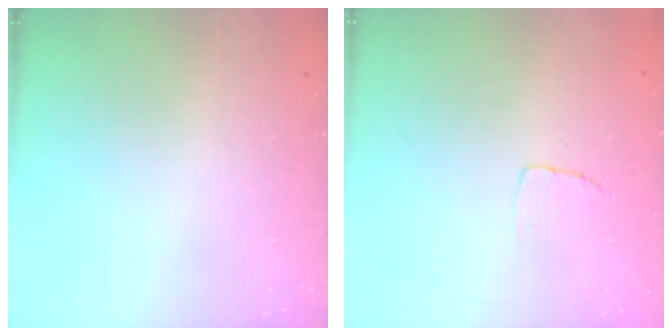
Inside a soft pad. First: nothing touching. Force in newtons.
{"total": 2.9, "press": 2.9, "slide": 0.1}